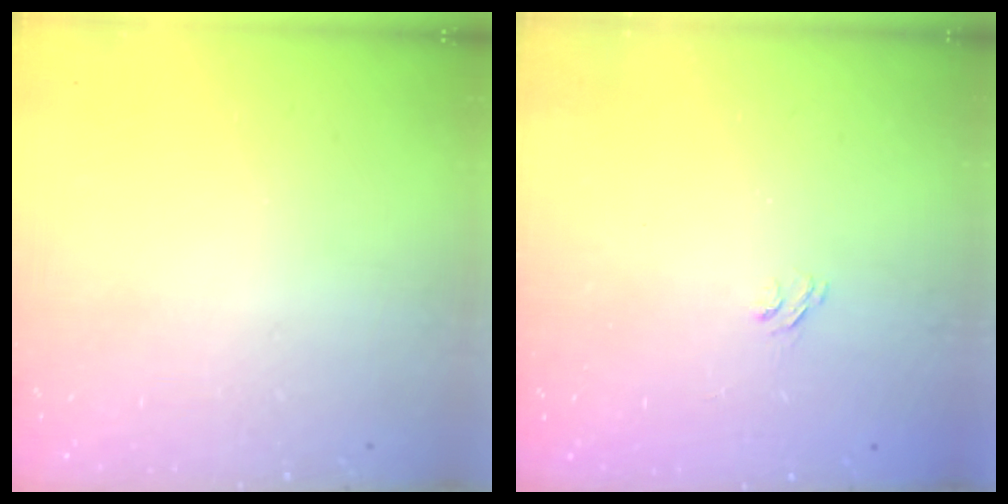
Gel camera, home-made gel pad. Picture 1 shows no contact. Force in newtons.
{"total": 2.1, "press": 1.6, "slide": 1.2}